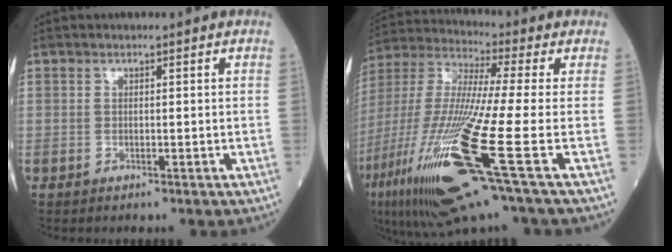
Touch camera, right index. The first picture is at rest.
{"total": 23.6, "force": [-8.9, 0.8, 21.8], "torque": [-0.475, -0.054, -0.172]}